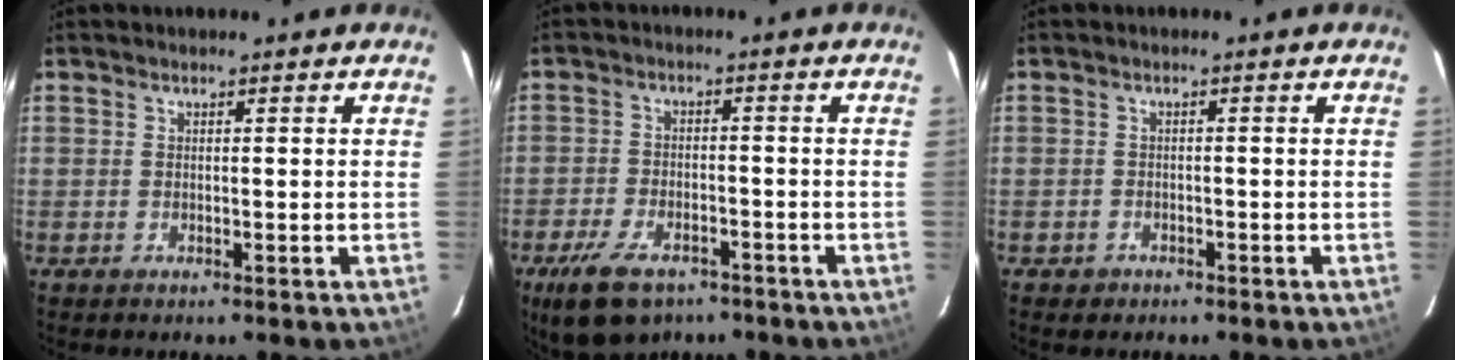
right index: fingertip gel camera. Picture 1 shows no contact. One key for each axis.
{"total": 11.4, "fx": -7.8, "fy": 5.5, "fz": 6.2, "tx": -0.146, "ty": -0.016, "tz": -0.135}
{"total": 2.1, "fx": -1.3, "fy": 1.7, "fz": 0.3, "tx": -0.010, "ty": 0.003, "tz": -0.016}